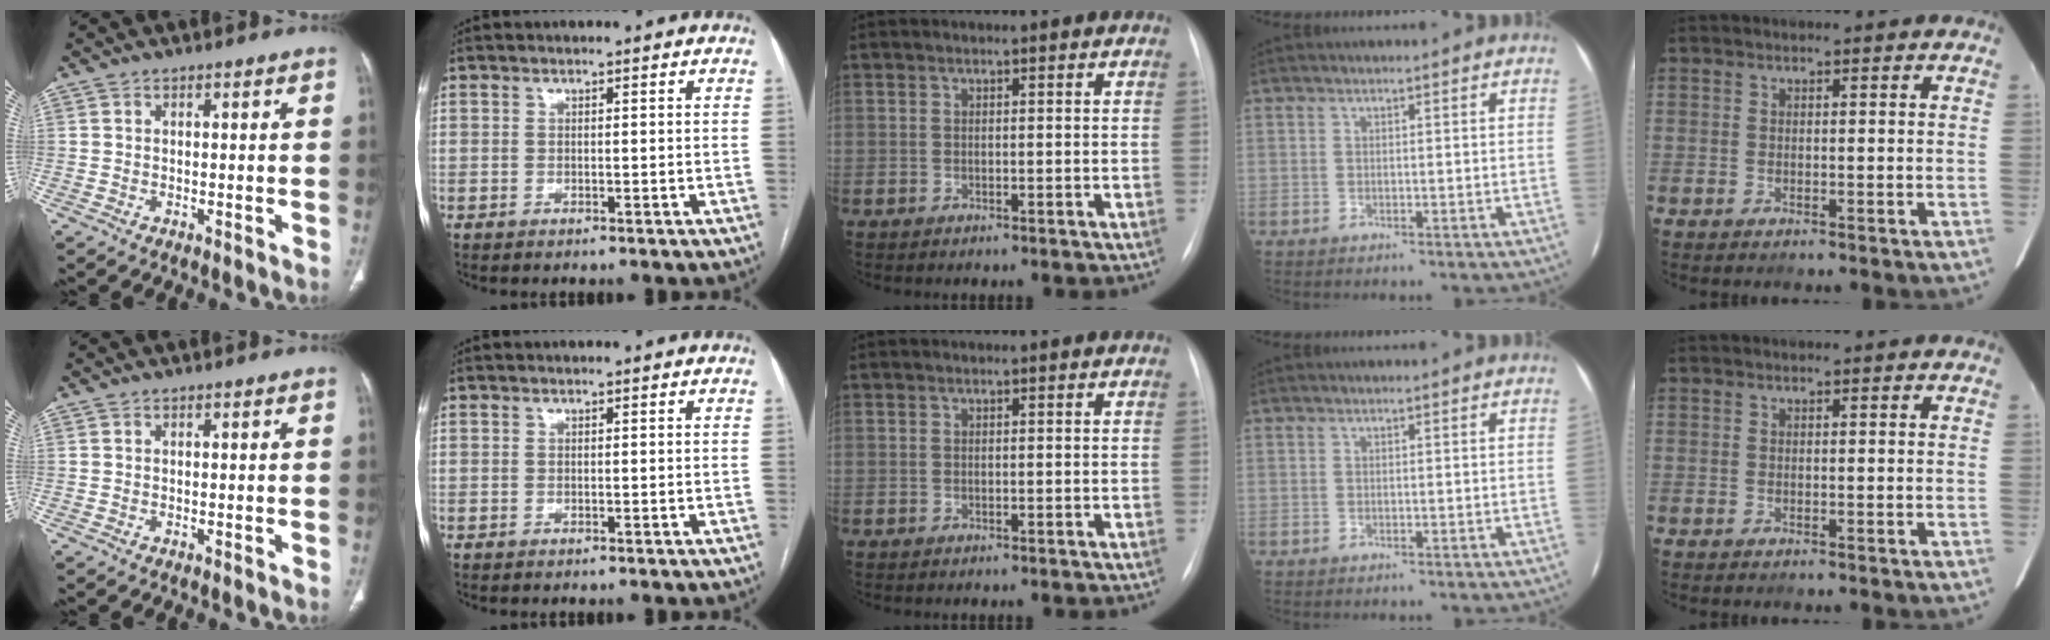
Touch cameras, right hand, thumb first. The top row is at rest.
{}